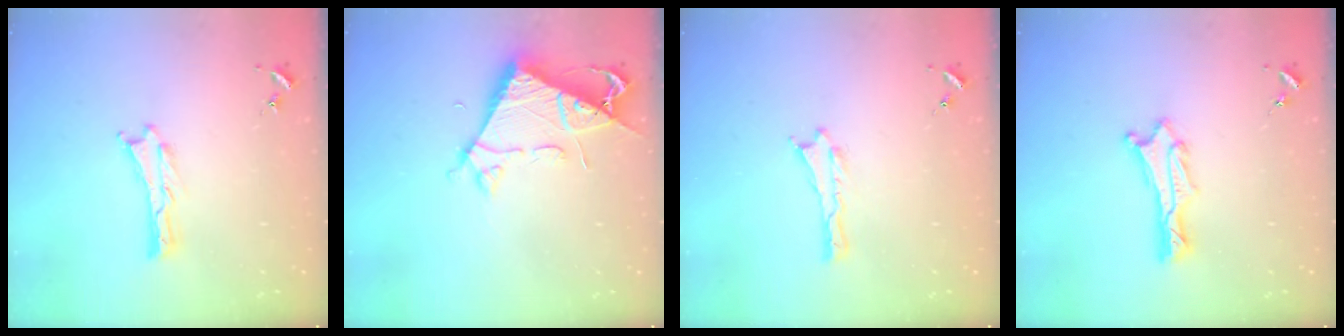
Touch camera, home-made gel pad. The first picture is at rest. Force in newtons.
{"total": 7.1, "press": 7.1, "slide": 0.8}
{"total": 0.0}
{"total": 1.3, "press": 1.3, "slide": 0.1}